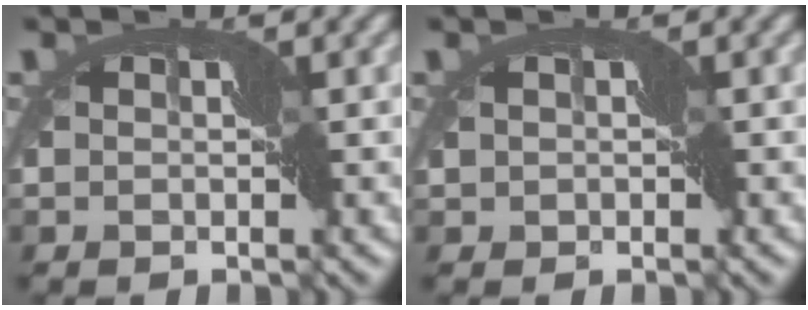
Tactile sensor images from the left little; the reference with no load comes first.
{"total": 0.5, "force": [0.0, 0.5, 0.0], "torque": [0.003, 0.002, -0.002]}